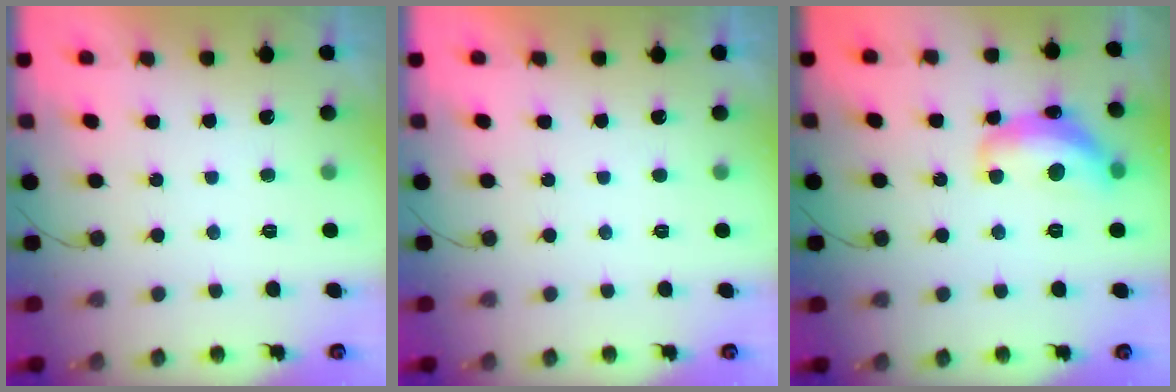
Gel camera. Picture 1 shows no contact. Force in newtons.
{"total": 0.0}
{"total": 14.4, "press": 14.4, "slide": 0.6}